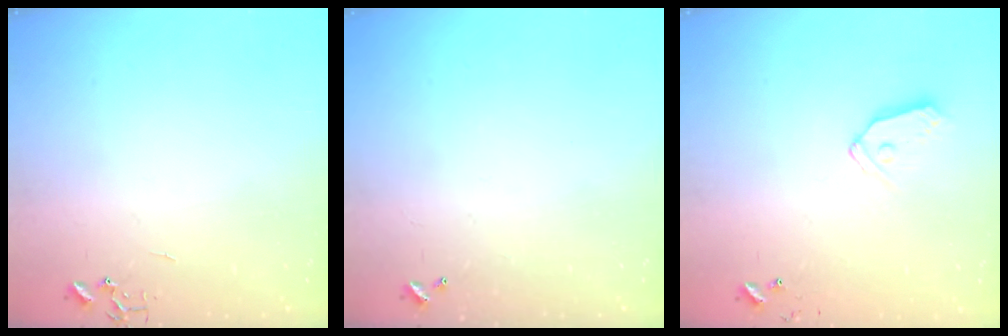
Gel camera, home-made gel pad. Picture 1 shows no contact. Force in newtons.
{"total": 0.0}
{"total": 8.1, "press": 8.1, "slide": 0.7}